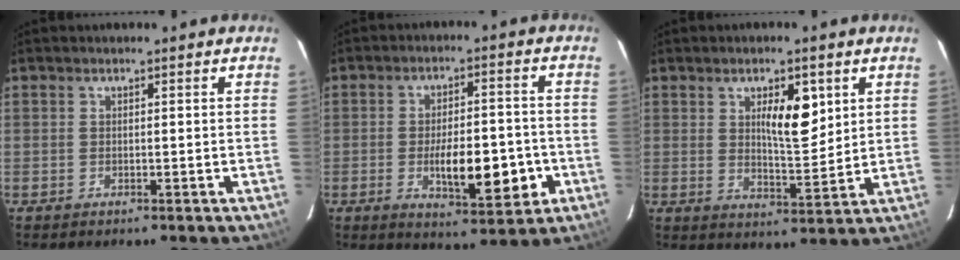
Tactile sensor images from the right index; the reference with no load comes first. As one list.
[{"total": 11.6, "force": [-3.2, 3.9, 10.5], "torque": [-0.164, 0.004, -0.044]}, {"total": 7.8, "force": [2.8, 2.6, 6.8], "torque": [-0.110, -0.001, 0.049]}]